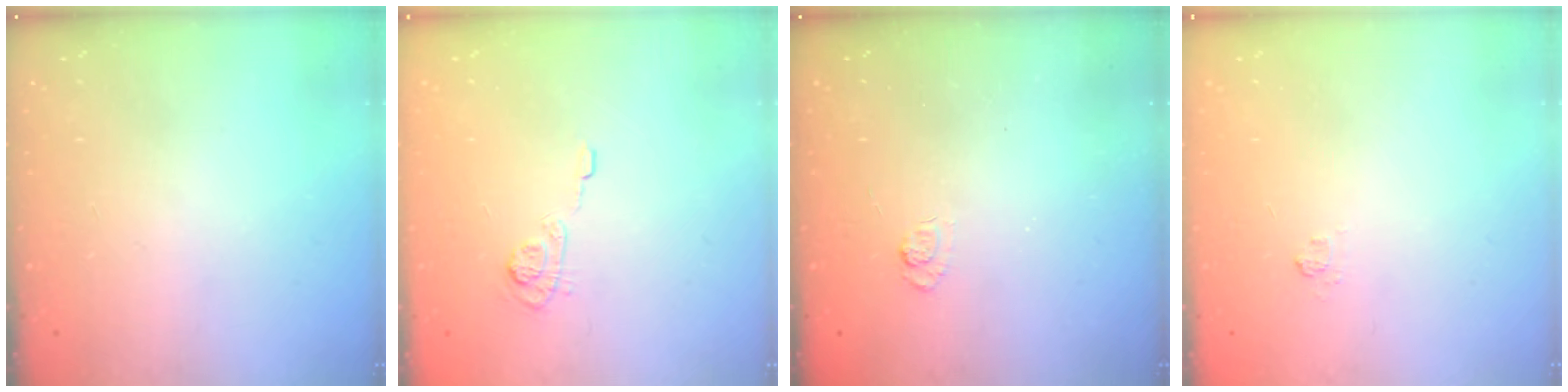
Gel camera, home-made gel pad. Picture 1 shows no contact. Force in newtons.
{"total": 5.8, "press": 5.6, "slide": 1.6}
{"total": 3.0, "press": 2.6, "slide": 1.5}
{"total": 2.4, "press": 2.1, "slide": 1.3}